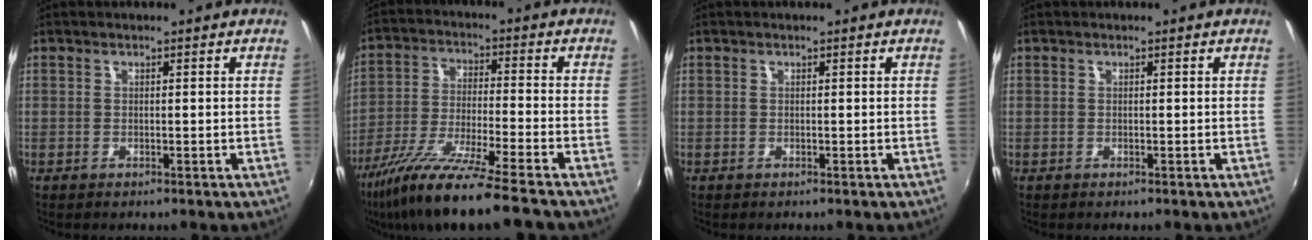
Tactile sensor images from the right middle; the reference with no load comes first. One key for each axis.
{"total": 14.8, "fx": -11.6, "fy": -0.5, "fz": 9.2, "tx": -0.183, "ty": -0.034, "tz": -0.209}
{"total": 0.0}
{"total": 0.0}